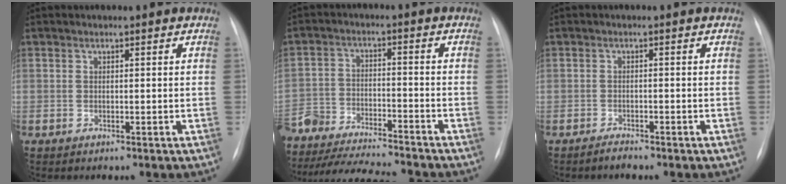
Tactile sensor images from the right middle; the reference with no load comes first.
{"total": 21.4, "force": [-19.4, 2.5, 8.5], "torque": [-0.198, -0.031, -0.310]}
{"total": 1.4, "force": [-1.3, 0.1, 0.4], "torque": [-0.012, -0.002, -0.021]}